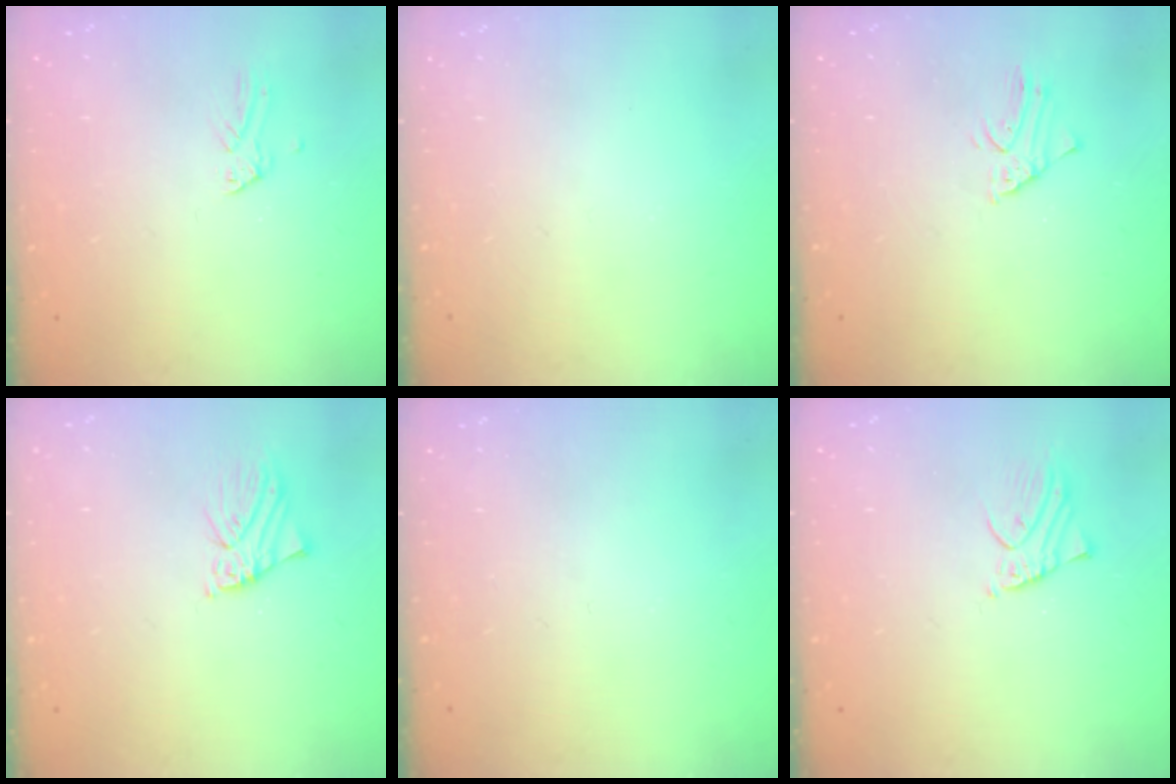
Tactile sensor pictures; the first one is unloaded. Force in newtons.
{"total": 0.0}
{"total": 1.5, "press": 1.5, "slide": 0.1}
{"total": 2.4, "press": 2.4, "slide": 0.3}
{"total": 0.0}
{"total": 2.3, "press": 2.3, "slide": 0.1}